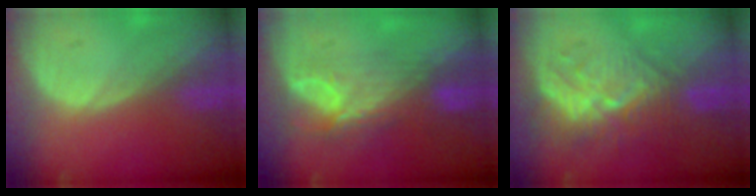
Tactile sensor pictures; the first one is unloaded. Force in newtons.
{"total": 7.8, "press": 6.8, "slide": 3.9}
{"total": 9.9, "press": 8.6, "slide": 4.9}